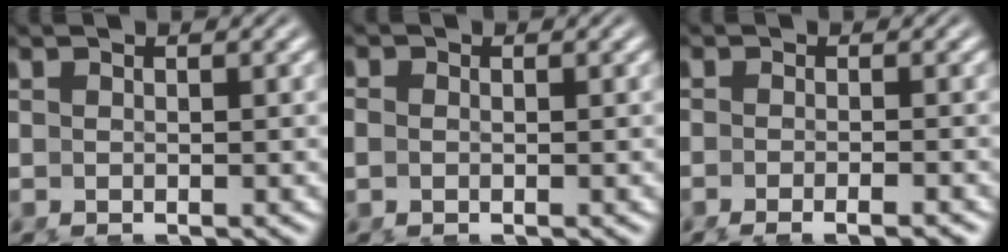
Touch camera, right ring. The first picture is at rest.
{"total": 1.3, "force": [-0.2, 1.0, 0.7], "torque": [-0.019, -0.006, -0.003]}
{"total": 2.4, "force": [-1.9, 0.2, 1.4], "torque": [-0.023, -0.002, -0.032]}